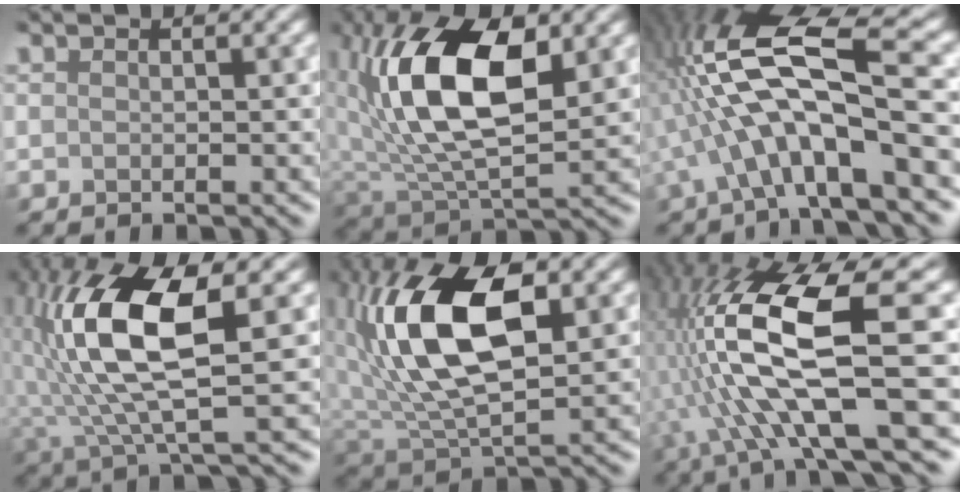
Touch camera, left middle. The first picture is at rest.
{"total": 11.5, "force": [3.3, 5.6, 9.5], "torque": [-0.182, 0.013, 0.059]}
{"total": 10.9, "force": [-1.2, 2.8, 10.5], "torque": [-0.192, 0.031, -0.024]}
{"total": 9.5, "force": [1.9, 2.4, 9.0], "torque": [-0.188, 0.013, 0.040]}
{"total": 11.5, "force": [3.1, 5.6, 9.5], "torque": [-0.187, 0.017, 0.053]}
{"total": 12.7, "force": [-1.1, 3.3, 12.2], "torque": [-0.239, 0.012, -0.017]}